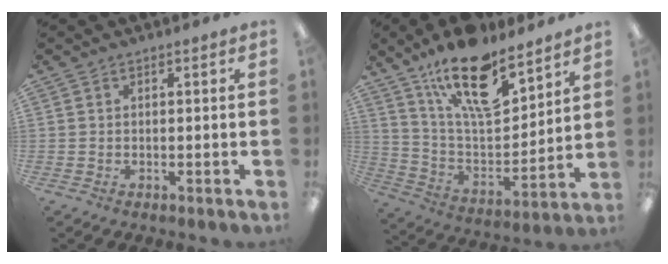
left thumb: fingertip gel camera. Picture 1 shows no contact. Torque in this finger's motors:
{"motor_torque": [1.49, 1.50, 1.44, -1.33, 0.30]}